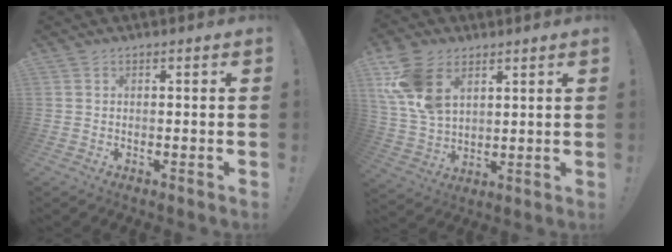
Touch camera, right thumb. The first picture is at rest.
{"total": 14.3, "force": [6.4, 9.3, 8.7], "torque": [-0.173, -0.025, 0.128]}